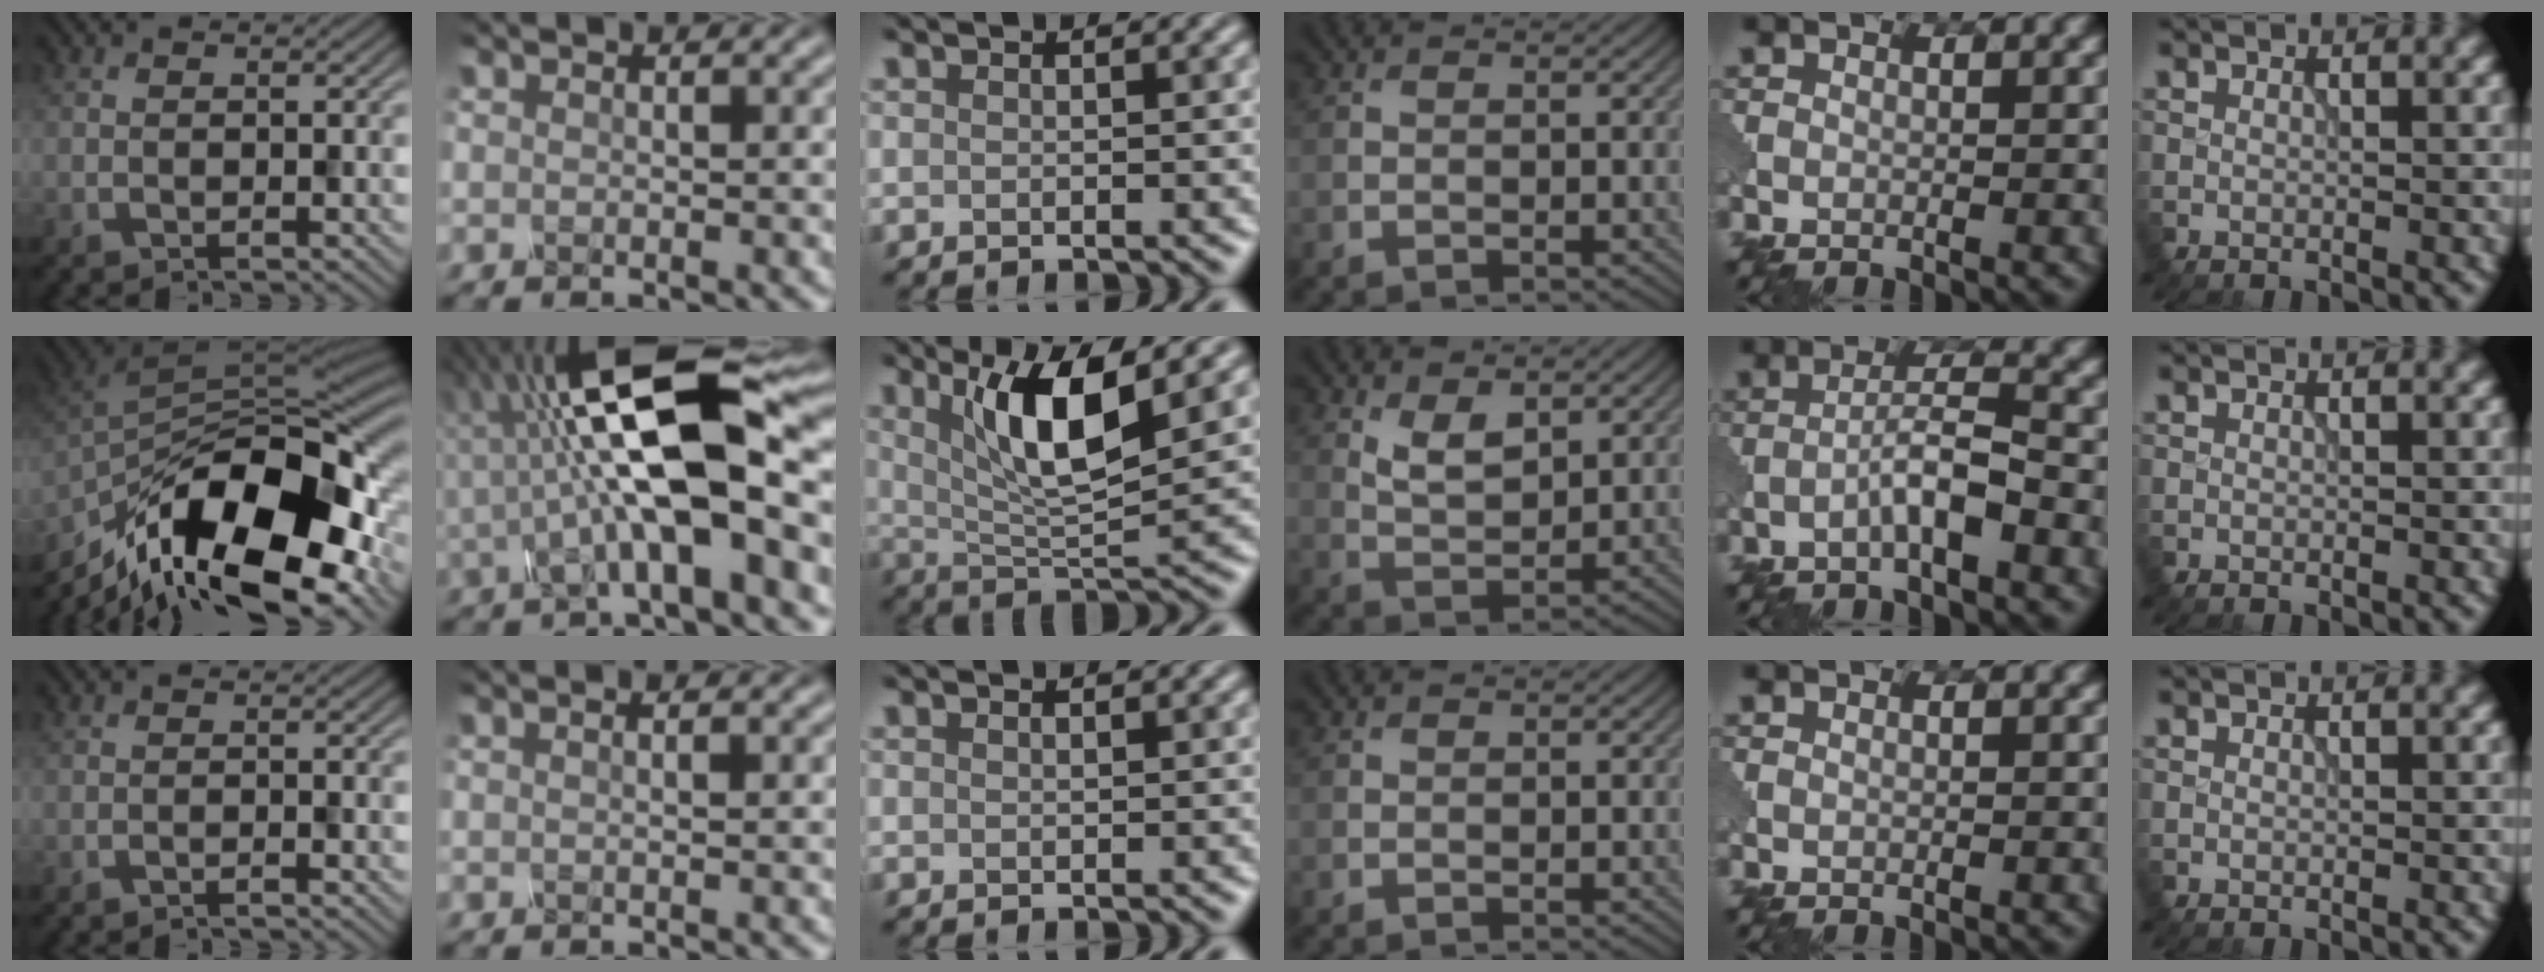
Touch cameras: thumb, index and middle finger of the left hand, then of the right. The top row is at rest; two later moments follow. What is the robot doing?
{"motion": "assemble", "object": "glue stick"}